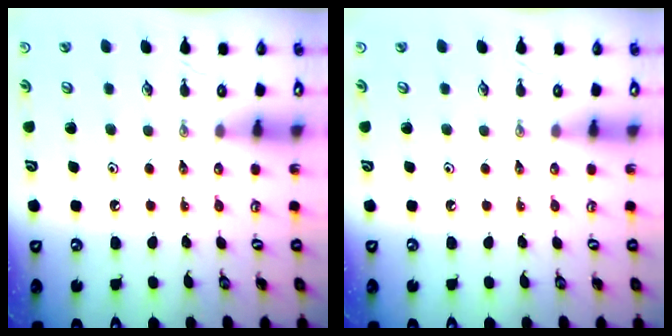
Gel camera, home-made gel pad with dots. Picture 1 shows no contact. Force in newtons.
{"total": 0.0}